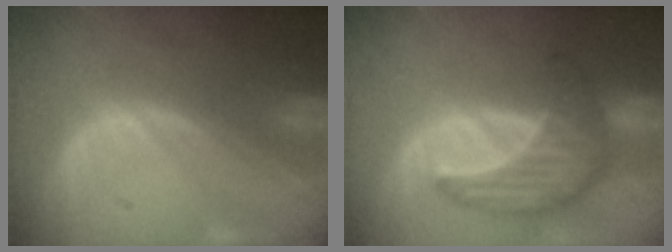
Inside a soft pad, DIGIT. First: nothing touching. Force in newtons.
{"total": 7.9, "press": 7.9, "slide": 0.4}